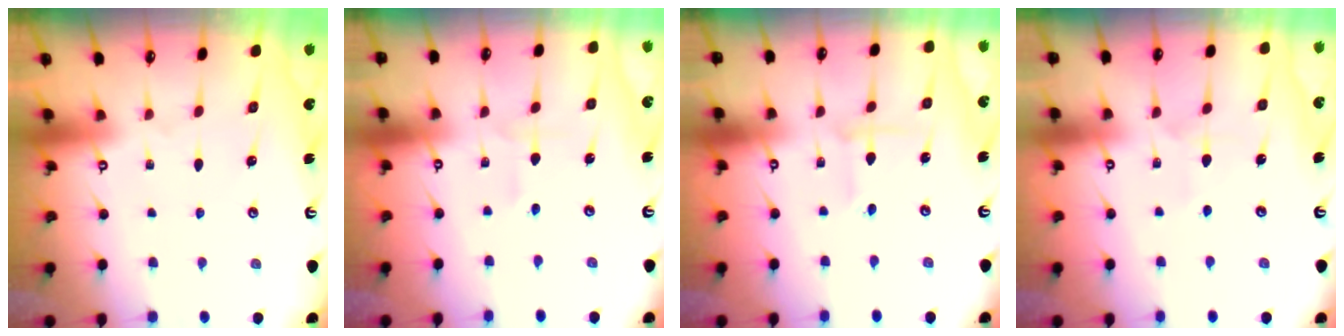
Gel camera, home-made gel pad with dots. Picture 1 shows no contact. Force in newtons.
{"total": 1.5, "press": 1.4, "slide": 0.5}
{"total": 2.7, "press": 2.6, "slide": 0.3}
{"total": 5.9, "press": 5.8, "slide": 0.6}